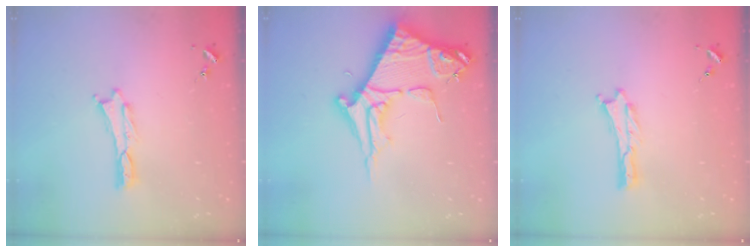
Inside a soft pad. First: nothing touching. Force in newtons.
{"total": 11.0, "press": 10.9, "slide": 1.1}
{"total": 0.0}